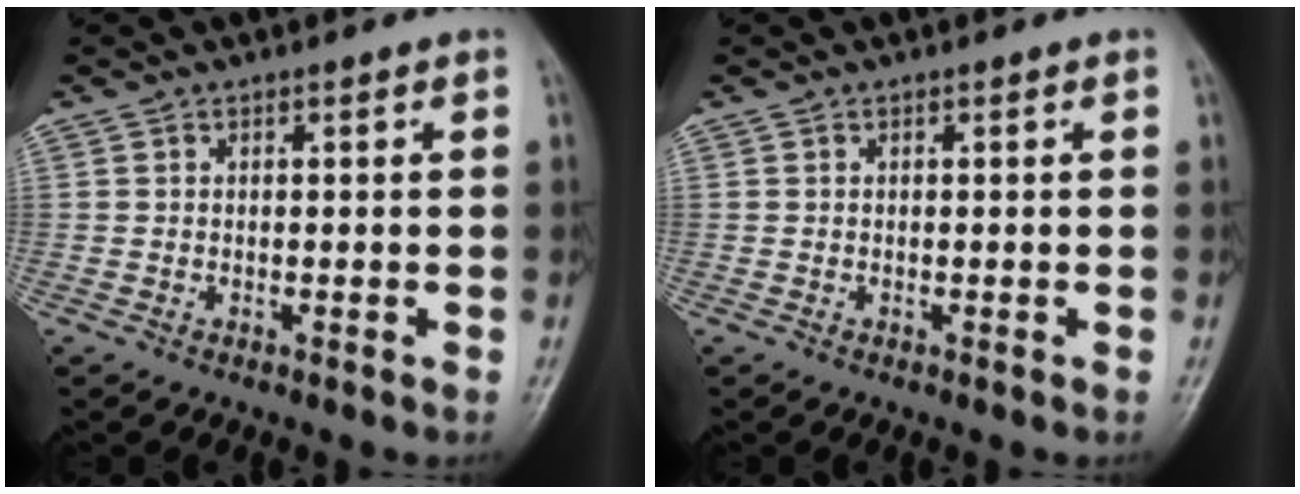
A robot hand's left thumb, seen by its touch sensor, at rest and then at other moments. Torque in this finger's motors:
{"motor_torque": [0.00, 0.00, 0.00, 0.00, 0.00]}